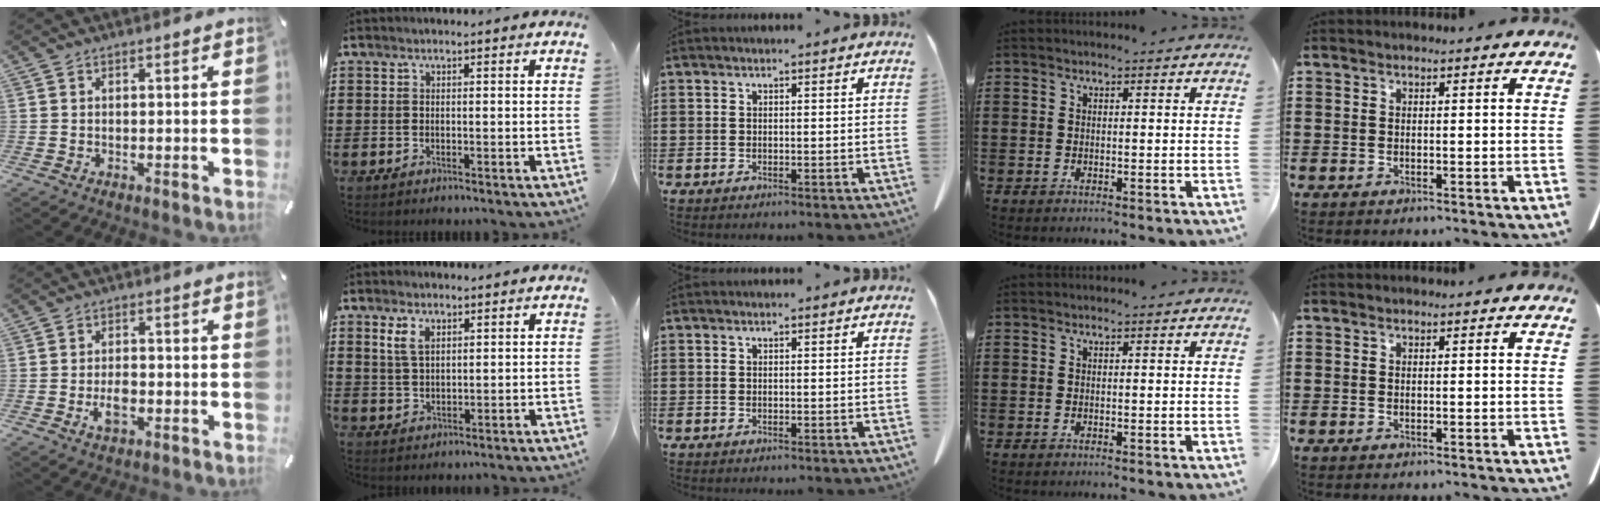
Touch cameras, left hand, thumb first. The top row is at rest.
{"thumb": {"total": 4.6, "force": [-1.4, 2.7, 3.4], "torque": [-0.064, 0.001, -0.027]}, "index": {"total": 3.7, "force": [2.1, 2.2, 2.2], "torque": [-0.053, 0.007, 0.038]}}